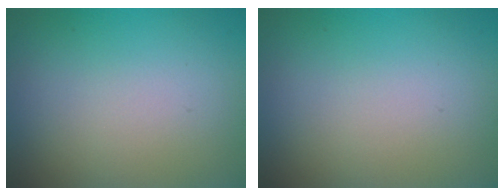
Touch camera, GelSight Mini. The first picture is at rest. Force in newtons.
{"total": 0.0}